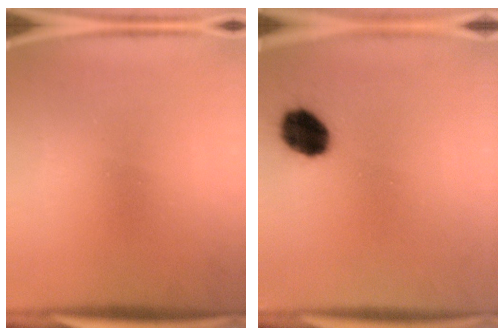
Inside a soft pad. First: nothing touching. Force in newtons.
{"total": 9.9}